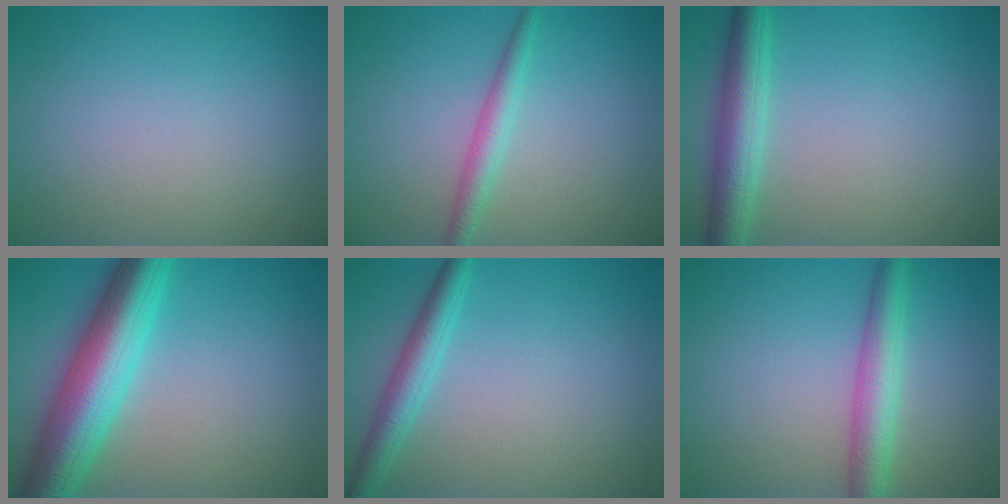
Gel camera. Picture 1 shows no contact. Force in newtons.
{"total": 2.2, "press": 2.2, "slide": 0.0}
{"total": 4.4, "press": 4.4, "slide": 0.0}
{"total": 9.2, "press": 9.2, "slide": 0.2}
{"total": 3.1, "press": 3.1, "slide": 0.2}
{"total": 4.1, "press": 4.1, "slide": 0.1}